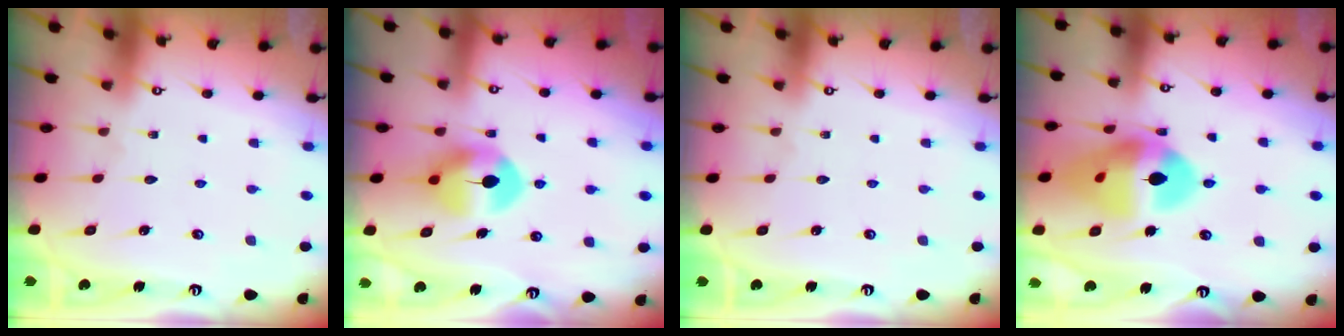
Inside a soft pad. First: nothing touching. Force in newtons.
{"total": 8.8, "press": 8.7, "slide": 1.6}
{"total": 0.0}
{"total": 16.3, "press": 16.2, "slide": 1.9}